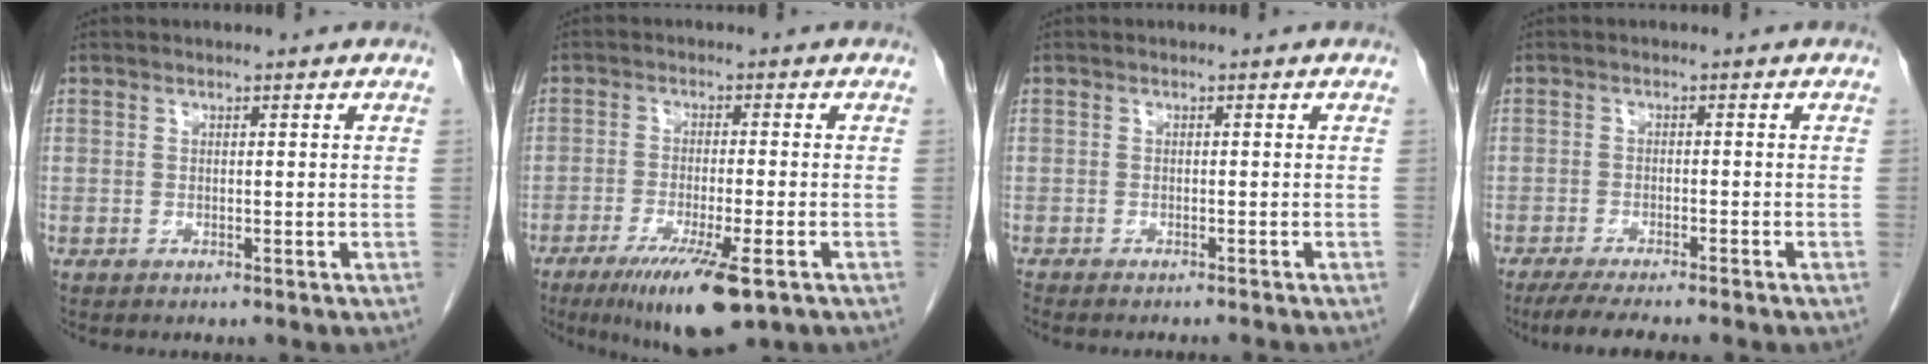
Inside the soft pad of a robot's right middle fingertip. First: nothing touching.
{"total": 10.4, "force": [-6.0, 1.3, 8.4], "torque": [-0.141, -0.028, -0.093]}
{"total": 3.7, "force": [-3.5, -0.1, 1.2], "torque": [-0.013, -0.005, -0.049]}
{"total": 7.6, "force": [-6.2, 0.7, 4.2], "torque": [-0.058, -0.014, -0.093]}